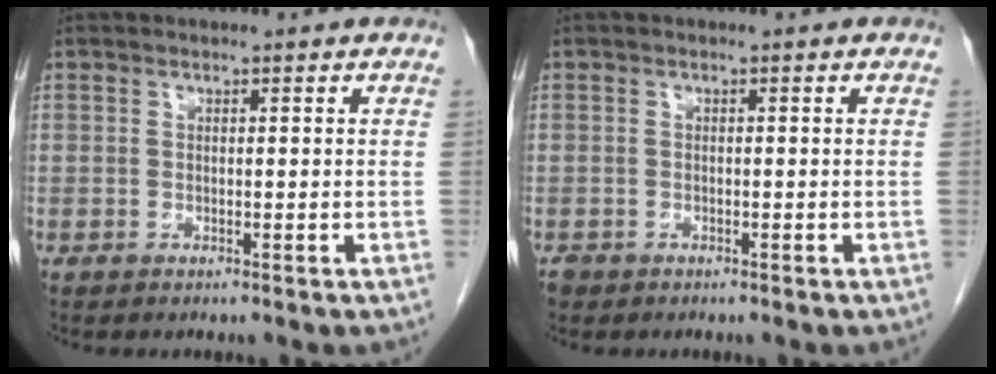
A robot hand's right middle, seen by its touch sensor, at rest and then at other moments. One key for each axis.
{"total": 0.9, "fx": -0.7, "fy": 0.6, "fz": 0.1, "tx": -0.007, "ty": 0.002, "tz": -0.012}